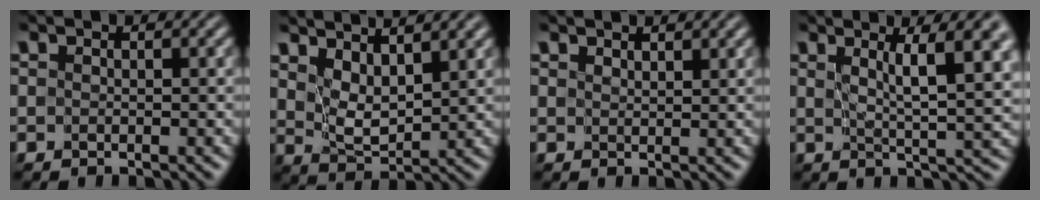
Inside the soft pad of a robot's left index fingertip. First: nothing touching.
{"total": 4.7, "force": [3.5, 1.3, 2.8], "torque": [-0.051, 0.002, 0.059]}
{"total": 1.7, "force": [1.7, 0.3, 0.3], "torque": [0.003, -0.005, 0.028]}
{"total": 7.0, "force": [2.9, 1.3, 6.3], "torque": [-0.071, 0.010, 0.046]}